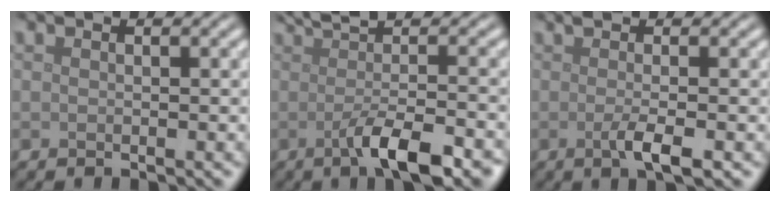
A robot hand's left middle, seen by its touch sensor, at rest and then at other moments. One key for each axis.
{"total": 7.8, "fx": -1.3, "fy": 2.2, "fz": 7.3, "tx": -0.091, "ty": -0.001, "tz": -0.023}
{"total": 3.3, "fx": -0.3, "fy": 0.8, "fz": 3.1, "tx": -0.046, "ty": -0.003, "tz": -0.009}